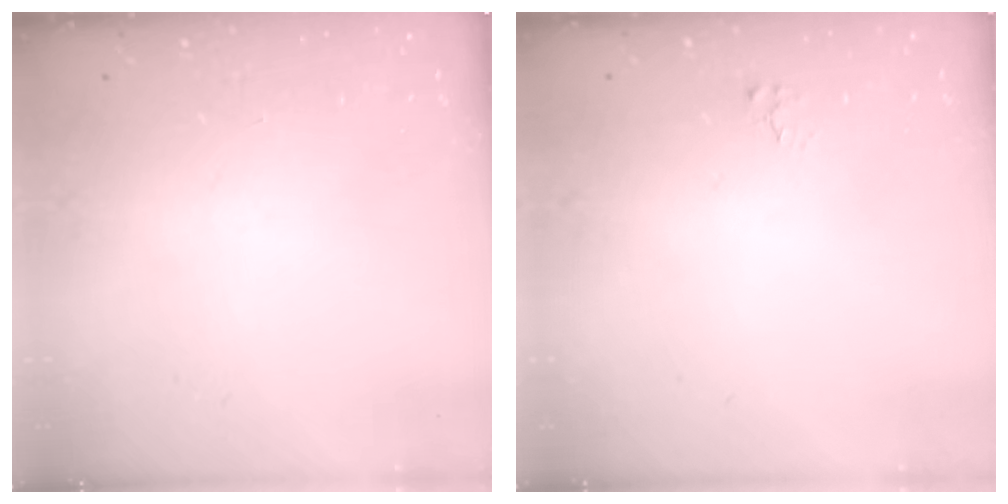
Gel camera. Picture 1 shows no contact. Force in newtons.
{"total": 2.4, "press": 2.4, "slide": 0.2}